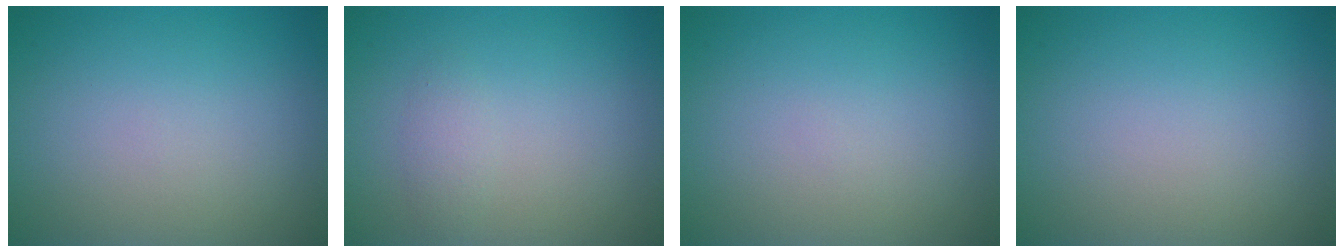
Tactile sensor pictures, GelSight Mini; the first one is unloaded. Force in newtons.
{"total": 1.1, "press": 1.1, "slide": 0.1}
{"total": 0.0}
{"total": 0.0}